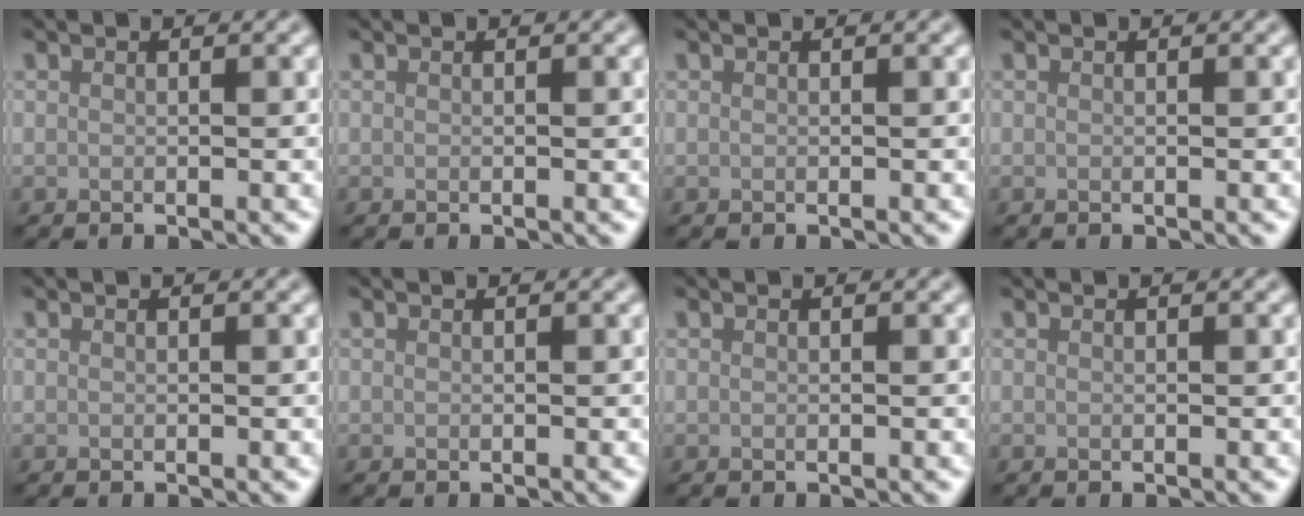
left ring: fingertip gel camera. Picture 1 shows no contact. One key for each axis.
{"total": 0.0}
{"total": 0.0}
{"total": 0.0}
{"total": 0.0}
{"total": 0.0}
{"total": 0.0}
{"total": 0.0}